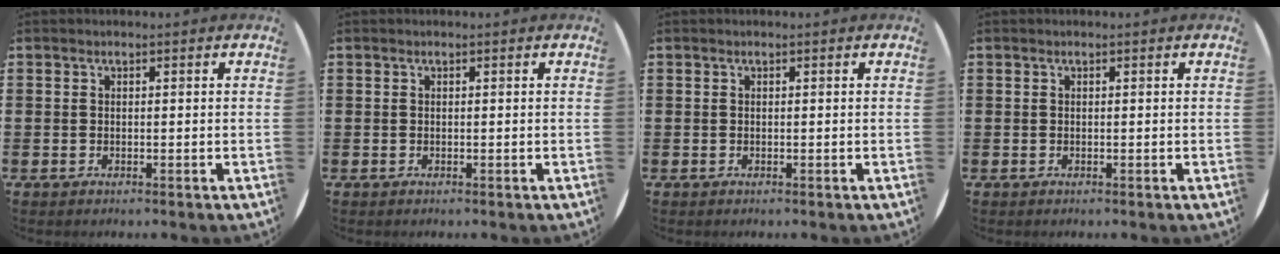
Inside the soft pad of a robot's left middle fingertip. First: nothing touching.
{"total": 0.0}
{"total": 0.0}
{"total": 0.0}